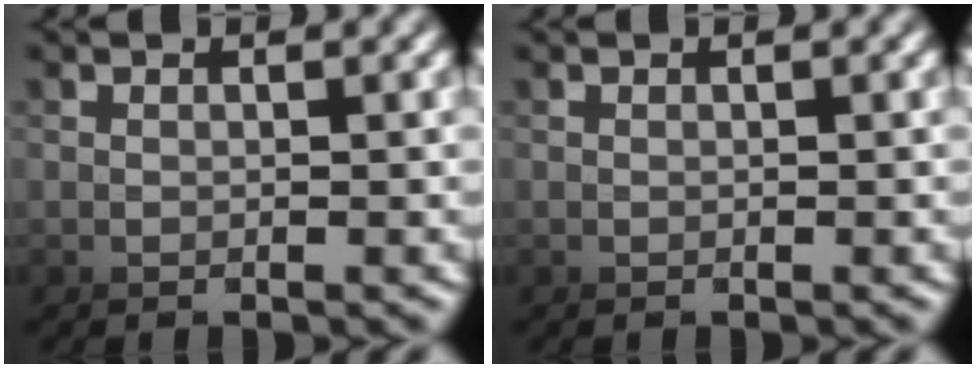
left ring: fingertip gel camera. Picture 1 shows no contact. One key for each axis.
{"total": 0.0}